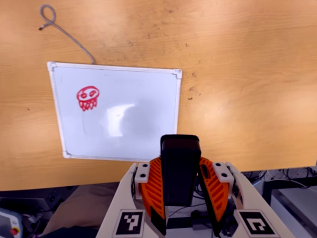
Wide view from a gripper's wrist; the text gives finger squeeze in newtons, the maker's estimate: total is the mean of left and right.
{"total": 6.5, "left": 5.0, "right": 8.0}